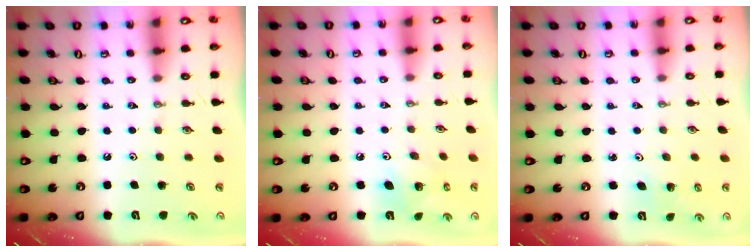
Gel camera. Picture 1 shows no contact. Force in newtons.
{"total": 6.6, "press": 6.6, "slide": 0.3}
{"total": 1.1, "press": 1.1, "slide": 0.1}